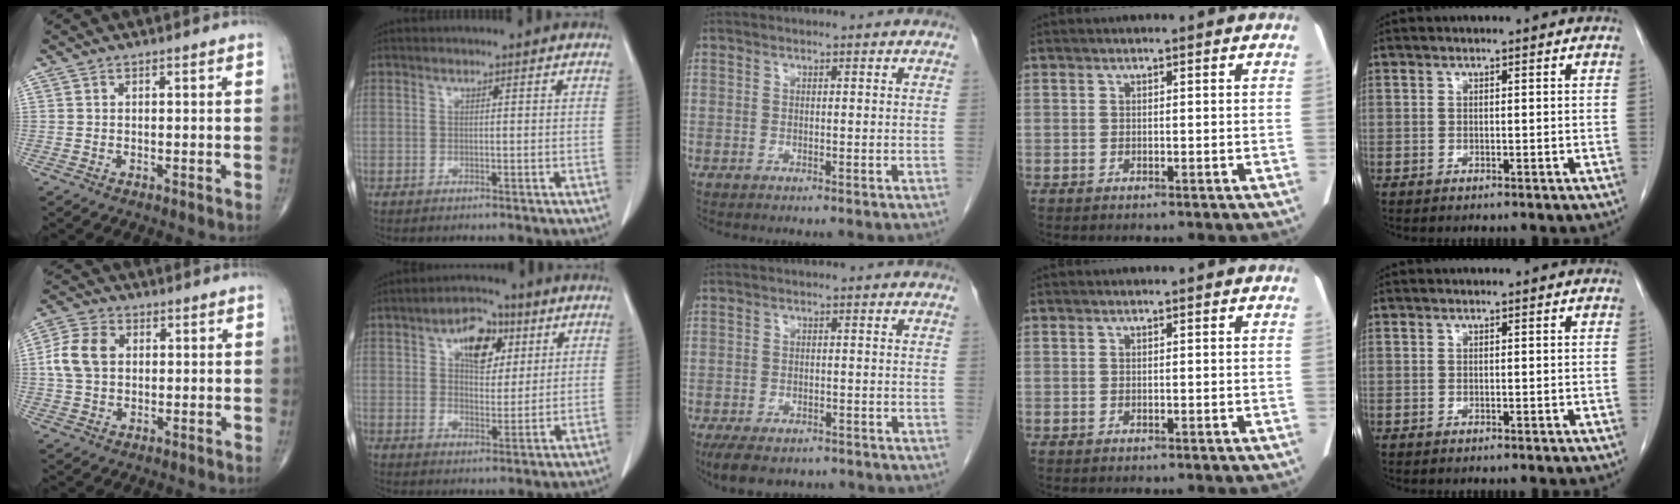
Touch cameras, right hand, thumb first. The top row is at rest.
{"thumb": {"total": 8.2, "force": [1.1, 6.0, 5.5], "torque": [-0.106, 0.012, 0.017]}, "index": {"total": 8.5, "force": [3.6, 4.8, 5.9], "torque": [-0.093, 0.019, 0.059]}, "middle": {"total": 8.3, "force": [-6.4, 3.8, 3.7], "torque": [-0.061, -0.007, -0.092]}}